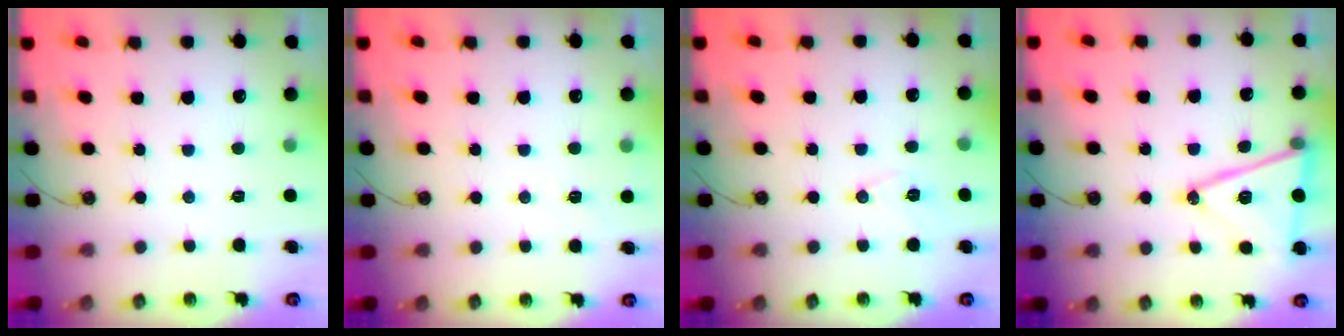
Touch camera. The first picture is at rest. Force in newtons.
{"total": 3.7, "press": 3.3, "slide": 1.7}
{"total": 7.6, "press": 6.1, "slide": 4.5}
{"total": 14.8, "press": 14.3, "slide": 3.9}